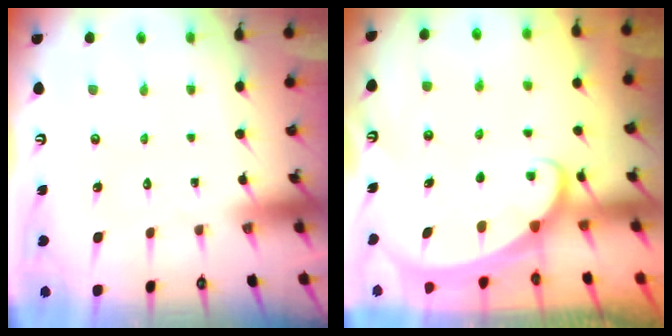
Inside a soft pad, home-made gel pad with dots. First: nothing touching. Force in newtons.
{"total": 1.8, "press": 1.8, "slide": 0.2}